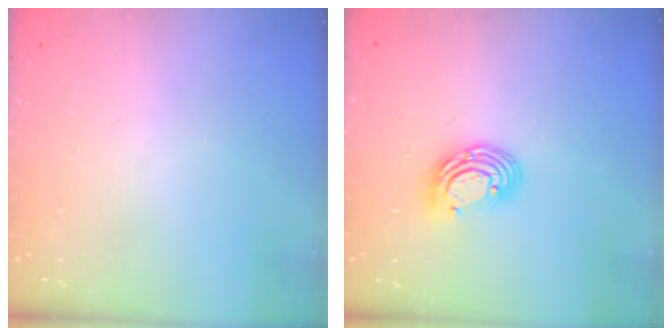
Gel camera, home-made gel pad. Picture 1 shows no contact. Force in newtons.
{"total": 8.8, "press": 8.7, "slide": 1.5}